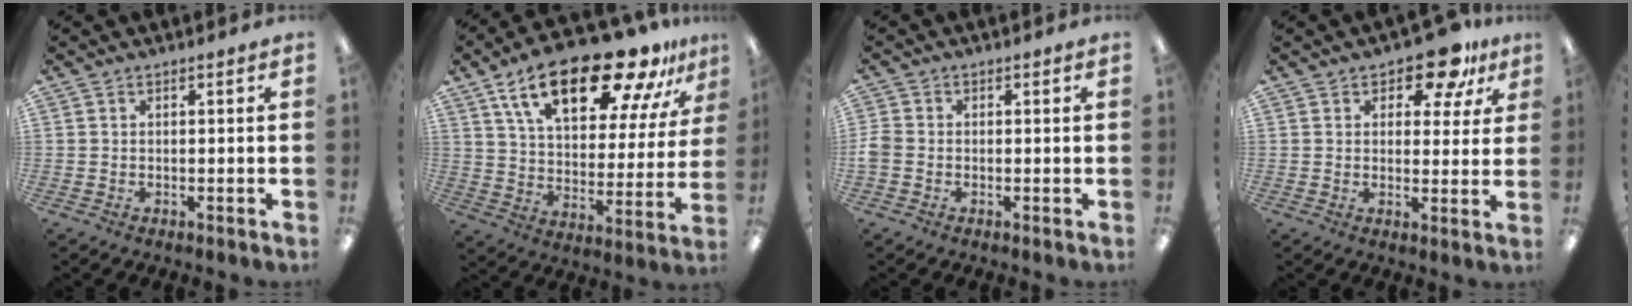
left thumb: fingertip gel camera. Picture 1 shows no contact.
{"total": 24.9, "force": [16.1, 10.1, 16.1], "torque": [-0.258, -0.084, 0.268]}
{"total": 2.7, "force": [-0.8, 2.2, 1.4], "torque": [-0.029, 0.006, -0.017]}
{"total": 10.3, "force": [6.8, 4.9, 6.0], "torque": [-0.071, -0.033, 0.115]}